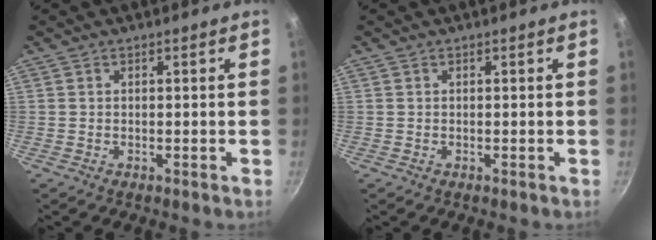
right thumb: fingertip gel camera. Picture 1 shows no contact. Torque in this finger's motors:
{"motor_torque": [-0.28, 0.09, -0.02, 0.11, -0.01]}